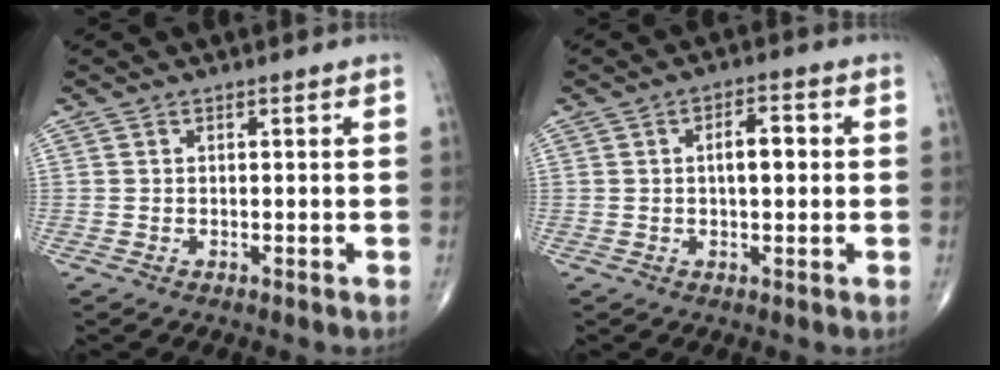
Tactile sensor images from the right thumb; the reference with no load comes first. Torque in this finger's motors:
{"motor_torque": [1.11, 2.26, 1.08, 0.17, -0.04]}